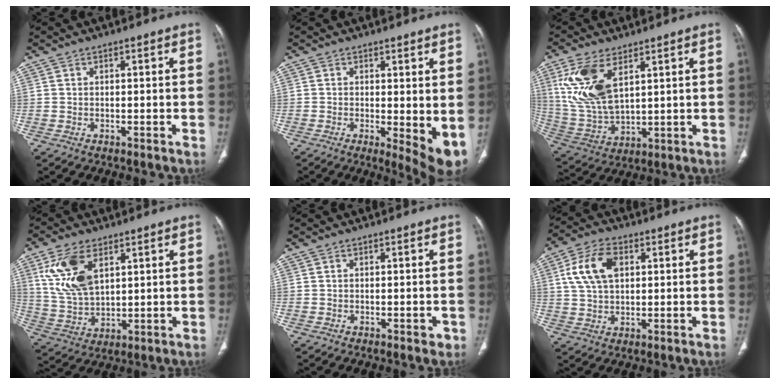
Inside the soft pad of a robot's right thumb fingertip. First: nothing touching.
{"total": 7.4, "force": [-0.2, 2.5, 6.9], "torque": [-0.097, -0.020, 0.000]}
{"total": 15.5, "force": [6.2, 8.1, 11.6], "torque": [-0.231, -0.021, 0.137]}
{"total": 12.5, "force": [5.1, 6.8, 9.1], "torque": [-0.176, -0.016, 0.112]}
{"total": 1.3, "force": [-0.5, 0.8, 0.9], "torque": [-0.008, 0.000, -0.005]}
{"total": 10.3, "force": [2.8, 6.4, 7.5], "torque": [-0.141, 0.009, 0.051]}